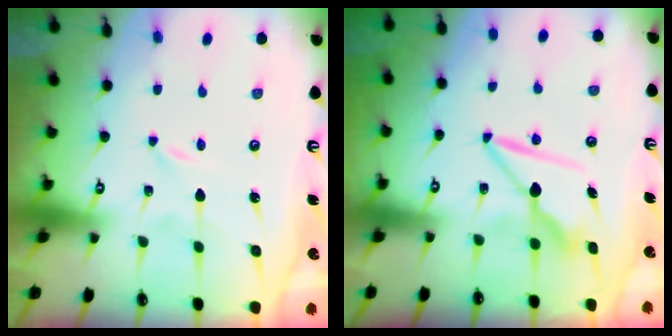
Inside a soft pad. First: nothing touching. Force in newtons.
{"total": 8.8, "press": 8.8, "slide": 0.2}